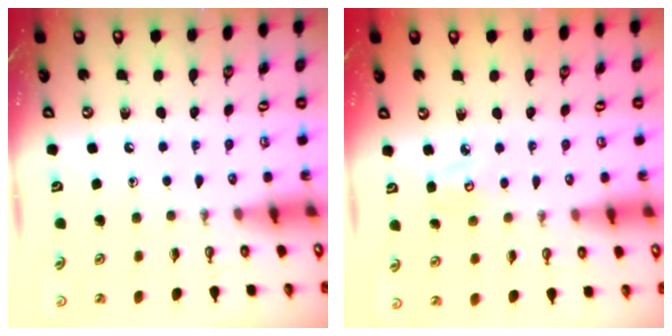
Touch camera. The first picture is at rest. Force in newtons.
{"total": 4.4, "press": 4.4, "slide": 0.4}